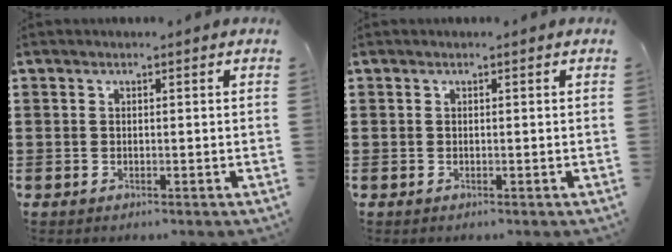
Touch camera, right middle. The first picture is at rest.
{"total": 0.0}